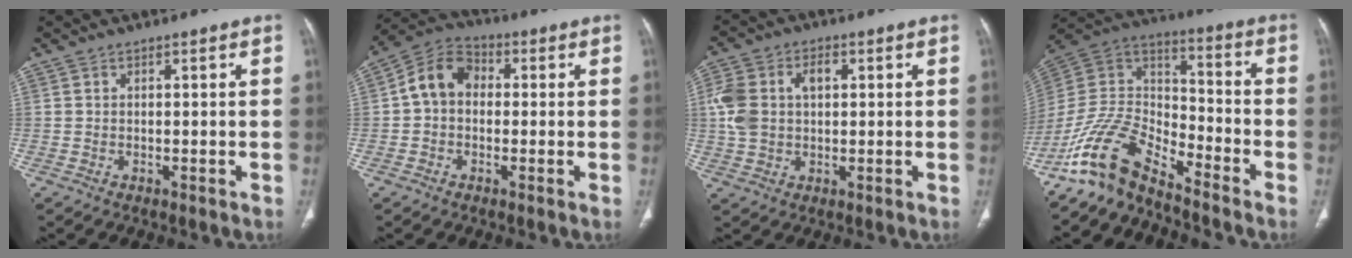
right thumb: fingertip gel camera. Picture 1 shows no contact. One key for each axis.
{"total": 8.4, "fx": 0.3, "fy": 6.6, "fz": 5.2, "tx": -0.077, "ty": 0.027, "tz": -0.009}
{"total": 10.1, "fx": 1.5, "fy": 7.0, "fz": 7.1, "tx": -0.149, "ty": 0.024, "tz": 0.032}
{"total": 12.8, "fx": -11.0, "fy": 4.2, "fz": 5.0, "tx": -0.090, "ty": 0.094, "tz": -0.222}